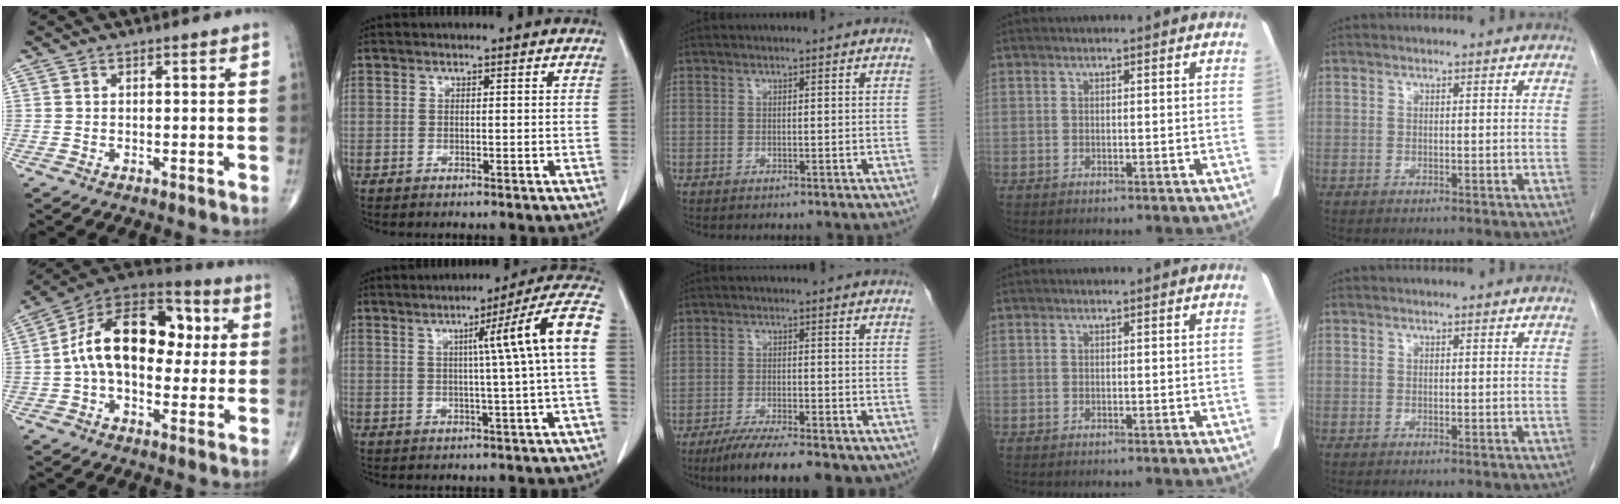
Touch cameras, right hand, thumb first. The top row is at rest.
{"thumb": {"total": 19.6, "force": [1.7, 12.0, 15.4], "torque": [-0.224, 0.044, 0.019]}, "index": {"total": 12.0, "force": [1.5, -2.1, 11.7], "torque": [-0.149, 0.018, 0.015]}, "middle": {"total": 12.8, "force": [-9.2, 3.2, 8.3], "torque": [-0.114, -0.012, -0.136]}}